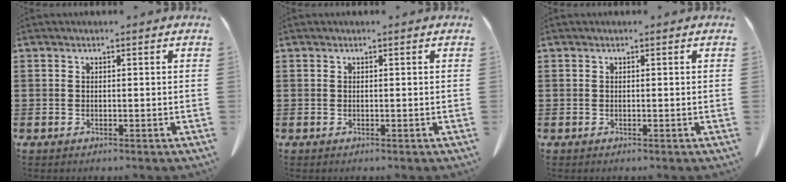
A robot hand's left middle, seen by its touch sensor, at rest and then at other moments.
{"total": 0.0}
{"total": 0.0}